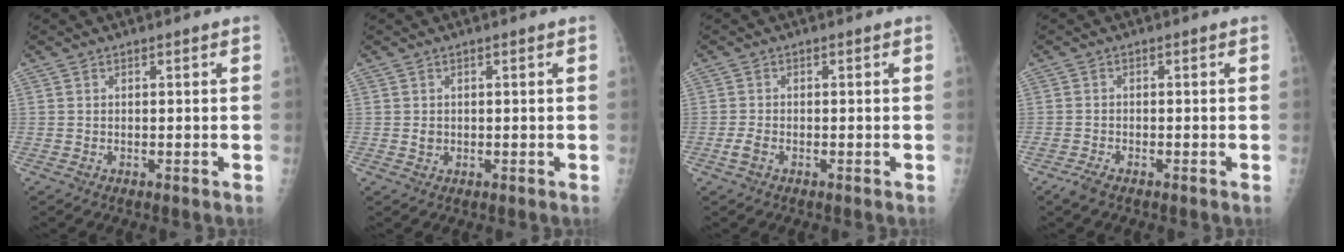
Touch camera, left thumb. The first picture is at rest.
{"total": 1.3, "force": [0.1, 1.0, 0.7], "torque": [-0.006, 0.001, 0.005]}
{"total": 1.9, "force": [-0.9, 1.0, 1.4], "torque": [-0.035, 0.003, -0.018]}
{"total": 2.2, "force": [-1.8, 0.6, 1.1], "torque": [-0.032, -0.001, -0.036]}